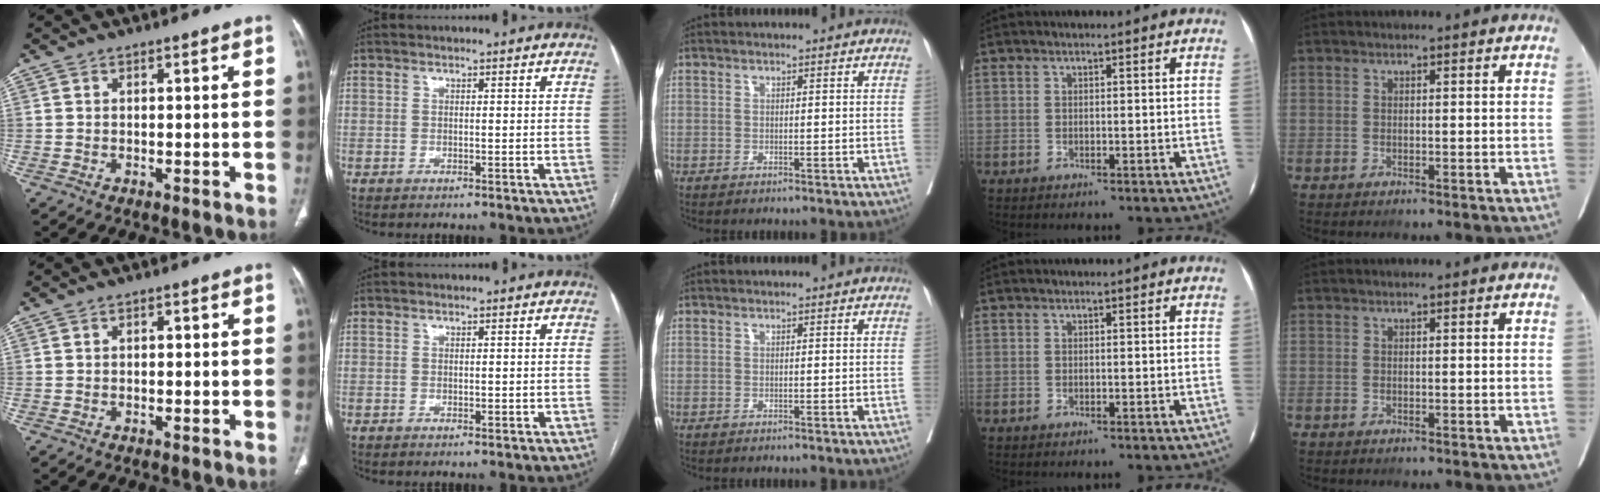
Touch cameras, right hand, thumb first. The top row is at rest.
{"thumb": {"total": 1.0, "force": [0.1, 0.6, 0.8], "torque": [-0.011, 0.003, 0.000]}, "index": {"total": 1.0, "force": [-0.1, 0.5, 0.8], "torque": [-0.013, 0.001, 0.003]}}